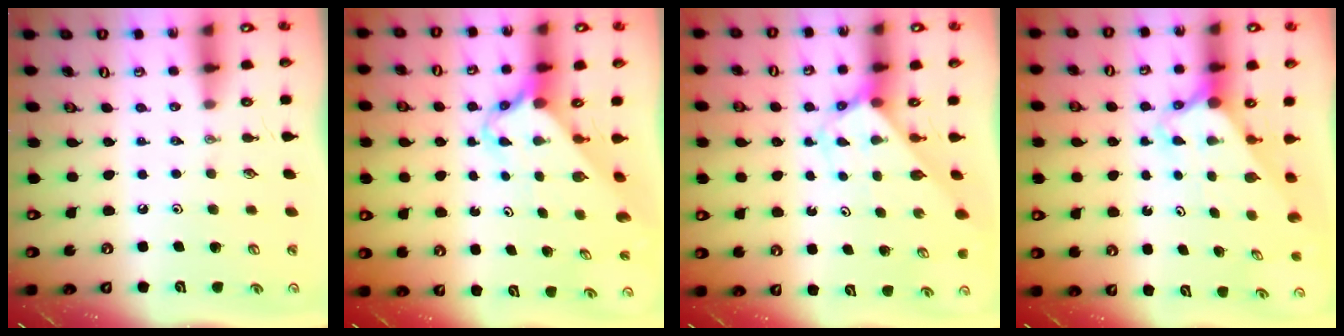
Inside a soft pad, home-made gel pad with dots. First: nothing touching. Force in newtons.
{"total": 2.9, "press": 2.9, "slide": 0.2}
{"total": 2.8, "press": 2.8, "slide": 0.1}
{"total": 2.6, "press": 2.6, "slide": 0.2}